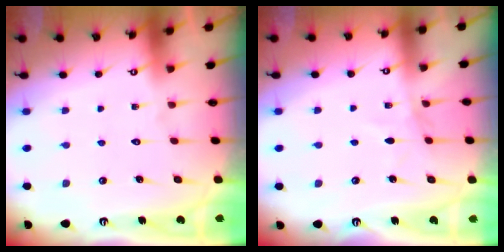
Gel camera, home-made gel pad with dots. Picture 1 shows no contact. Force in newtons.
{"total": 3.1, "press": 3.1, "slide": 0.4}